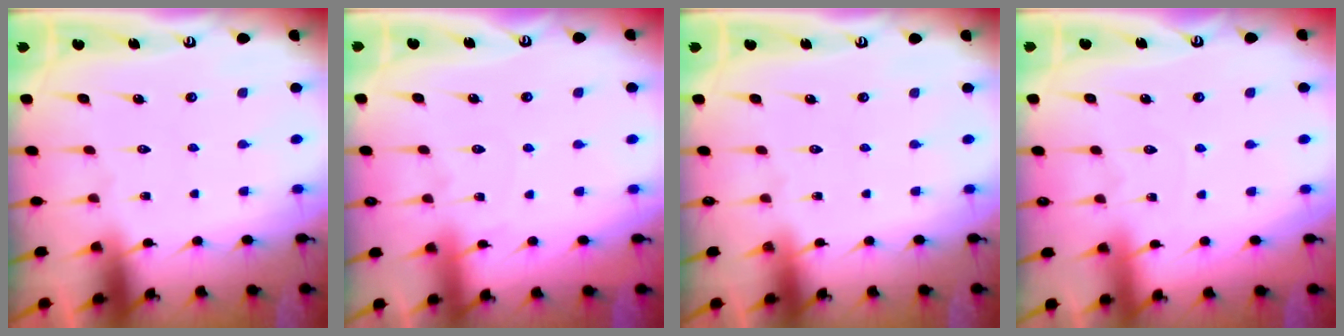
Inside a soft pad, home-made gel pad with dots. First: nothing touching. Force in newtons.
{"total": 4.7, "press": 4.7, "slide": 0.5}
{"total": 0.0}
{"total": 2.7, "press": 2.7, "slide": 0.3}